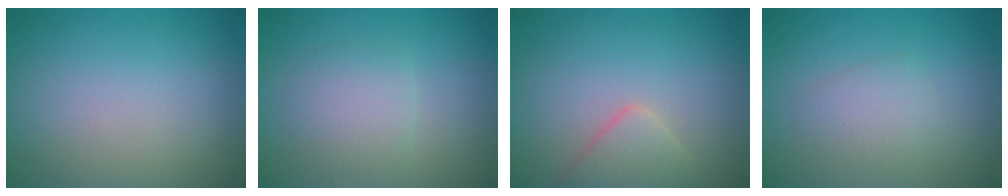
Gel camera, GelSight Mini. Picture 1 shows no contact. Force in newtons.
{"total": 2.3, "press": 2.3, "slide": 0.1}
{"total": 2.6, "press": 2.6, "slide": 0.2}
{"total": 2.1, "press": 2.1, "slide": 0.2}